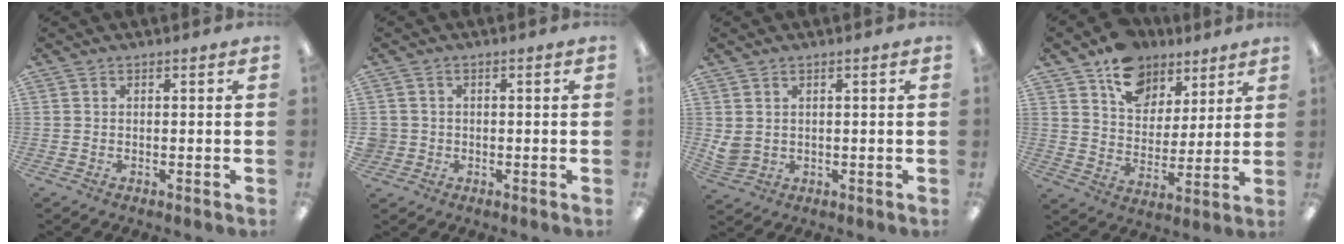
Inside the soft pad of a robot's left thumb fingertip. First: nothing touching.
{"total": 2.2, "force": [-0.2, 2.2, 0.2], "torque": [-0.006, 0.004, -0.006]}
{"total": 3.3, "force": [1.5, 2.6, 1.4], "torque": [-0.031, 0.000, 0.030]}
{"total": 12.8, "force": [8.8, 8.5, 3.8], "torque": [-0.054, -0.052, 0.165]}